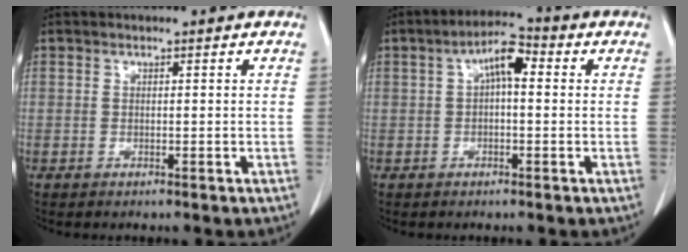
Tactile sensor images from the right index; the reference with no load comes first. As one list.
[{"total": 5.5, "force": [1.1, 1.9, 5.1], "torque": [-0.091, 0.025, 0.015]}]